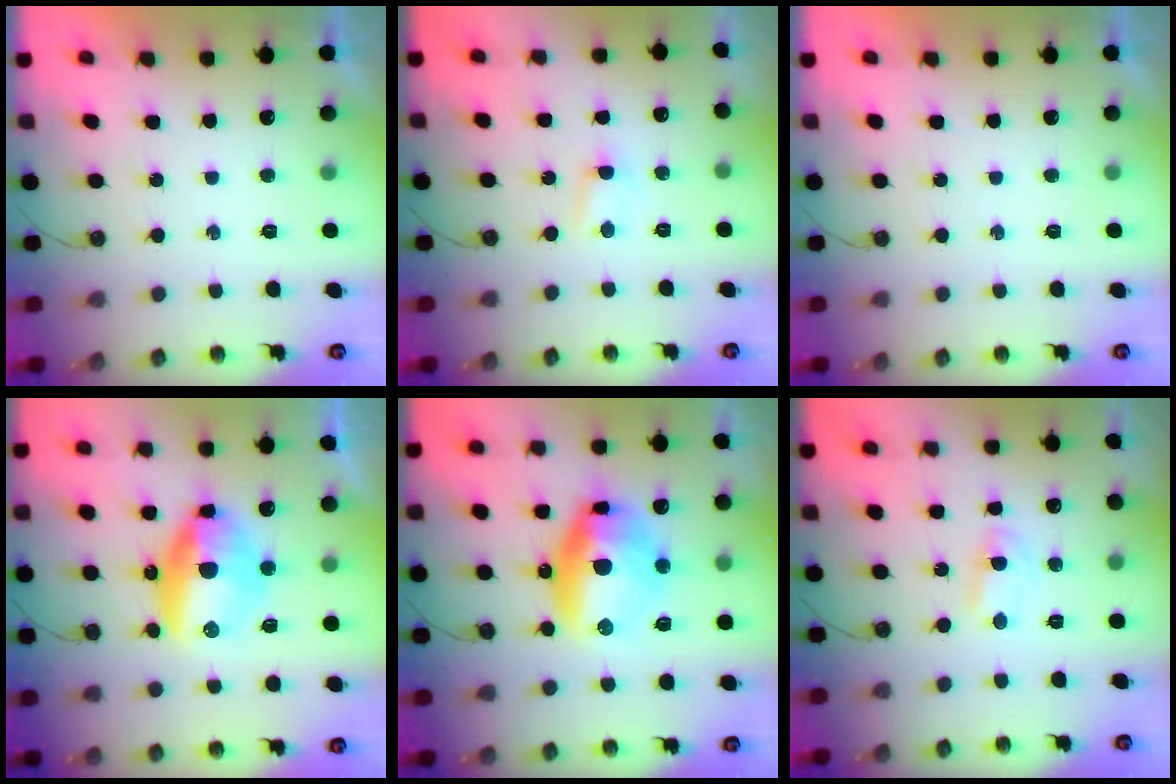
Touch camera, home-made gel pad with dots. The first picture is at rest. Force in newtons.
{"total": 2.8, "press": 2.8, "slide": 0.3}
{"total": 0.0}
{"total": 12.7, "press": 12.7, "slide": 0.5}
{"total": 16.8, "press": 16.3, "slide": 4.2}
{"total": 2.3, "press": 2.3, "slide": 0.3}